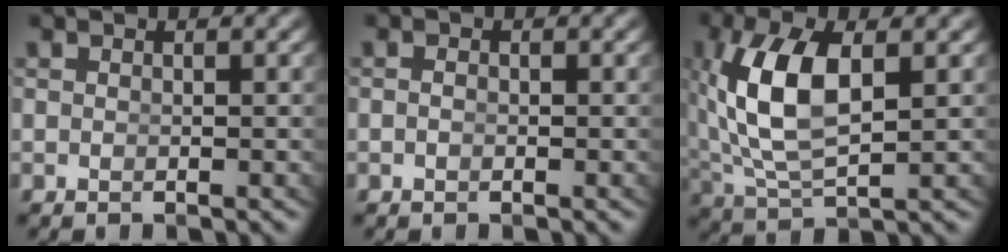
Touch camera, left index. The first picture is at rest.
{"total": 0.5, "force": [-0.5, 0.0, 0.3], "torque": [-0.006, -0.010, -0.005]}
{"total": 6.5, "force": [0.8, 2.9, 5.8], "torque": [-0.138, -0.017, 0.033]}